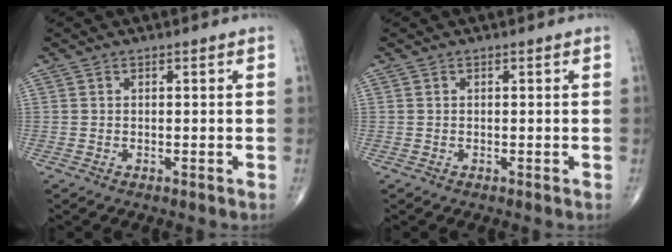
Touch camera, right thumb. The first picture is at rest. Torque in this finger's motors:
{"motor_torque": [-0.20, 0.13, 0.00, 0.00, 0.00]}